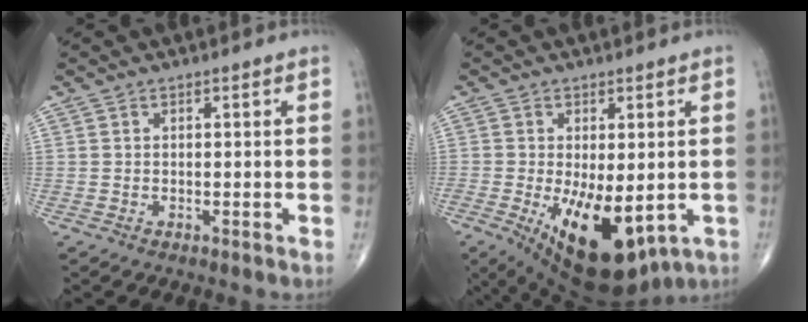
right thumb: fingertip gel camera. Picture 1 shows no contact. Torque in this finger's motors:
{"motor_torque": [4.21, 0.80, 2.63, -0.13, 0.76]}